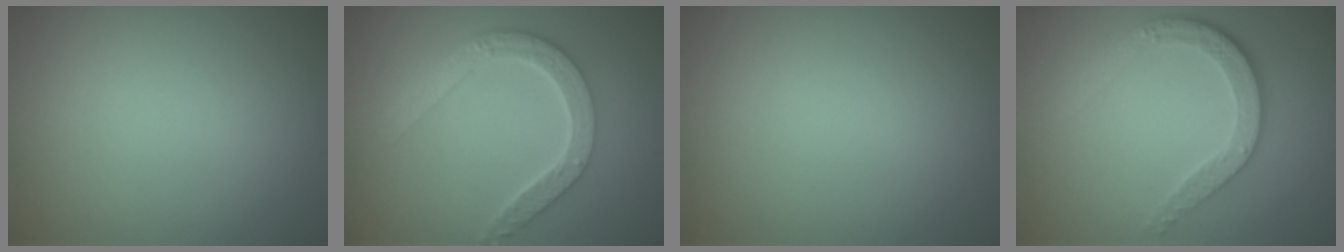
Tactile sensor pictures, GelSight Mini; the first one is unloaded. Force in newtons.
{"total": 4.5, "press": 3.5, "slide": 2.8}
{"total": 0.0}
{"total": 3.8, "press": 2.8, "slide": 2.5}